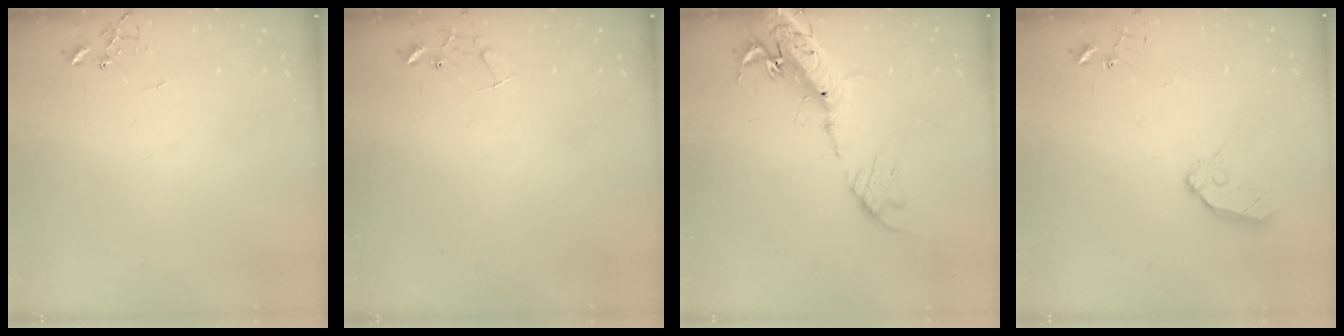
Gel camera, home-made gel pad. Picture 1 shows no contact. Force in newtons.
{"total": 8.1, "press": 8.1, "slide": 0.5}
{"total": 19.6, "press": 19.1, "slide": 4.3}
{"total": 9.5, "press": 9.5, "slide": 0.9}